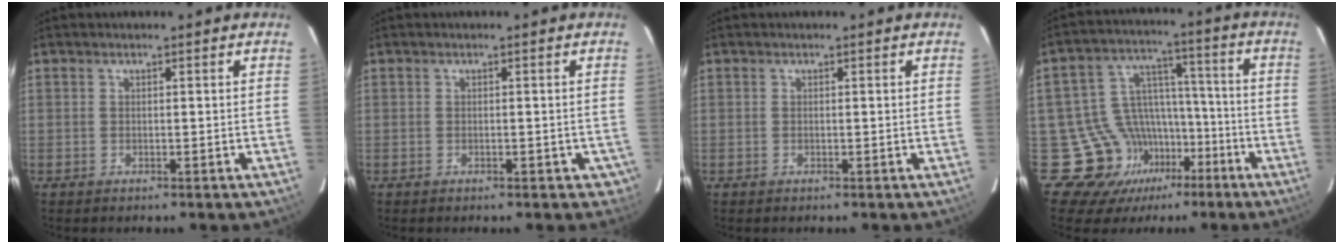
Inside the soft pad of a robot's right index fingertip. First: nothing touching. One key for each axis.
{"total": 2.3, "fx": -1.2, "fy": 1.3, "fz": 1.5, "tx": -0.001, "ty": 0.002, "tz": -0.013}
{"total": 0.0}
{"total": 14.6, "fx": -6.1, "fy": 12.8, "fz": 3.7, "tx": -0.069, "ty": 0.076, "tz": -0.079}